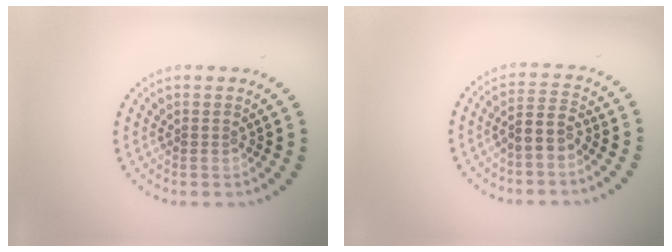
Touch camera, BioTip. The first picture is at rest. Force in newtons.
{"total": 2.5, "press": 2.2, "slide": 1.1}